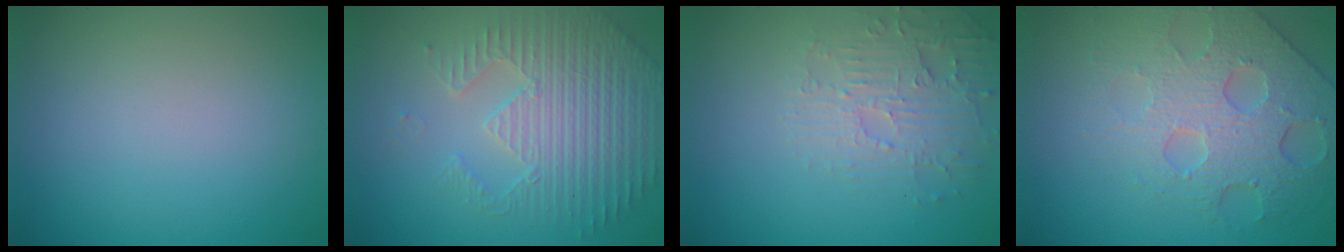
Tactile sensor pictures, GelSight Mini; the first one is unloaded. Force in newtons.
{"total": 4.7, "press": 4.4, "slide": 1.6}
{"total": 3.7, "press": 3.6, "slide": 0.7}
{"total": 4.9, "press": 4.5, "slide": 1.9}